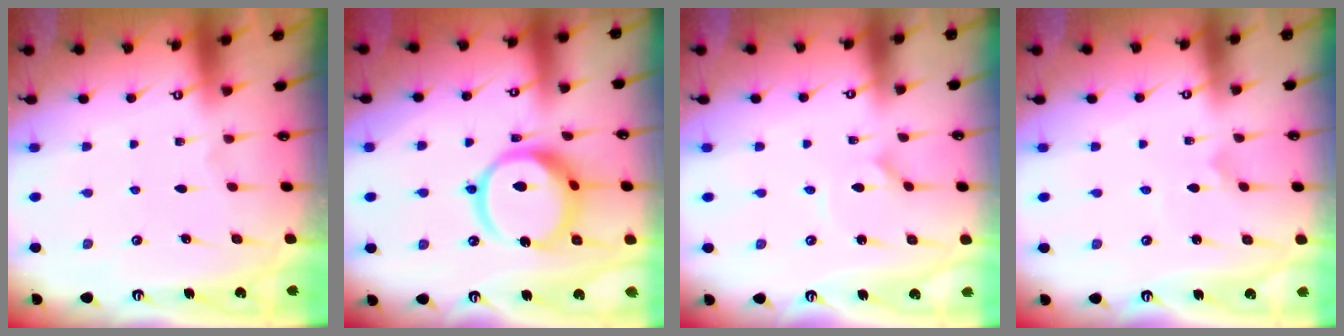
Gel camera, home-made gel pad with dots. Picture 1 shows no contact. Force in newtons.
{"total": 14.8, "press": 14.7, "slide": 1.6}
{"total": 1.2, "press": 1.2, "slide": 0.1}
{"total": 0.9, "press": 0.9, "slide": 0.1}